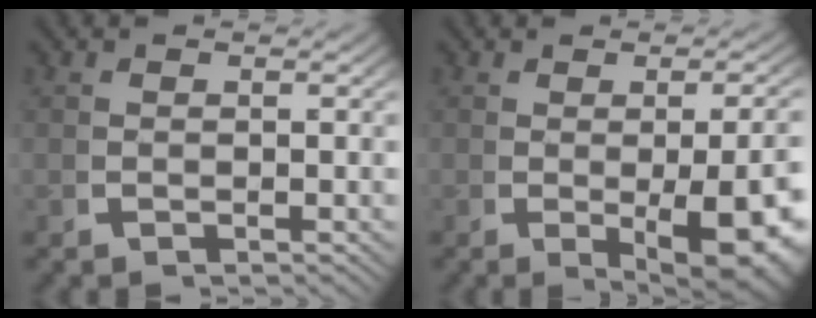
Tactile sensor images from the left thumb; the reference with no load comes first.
{"total": 7.0, "force": [-1.7, 2.8, 6.2], "torque": [-0.089, -0.023, -0.007]}